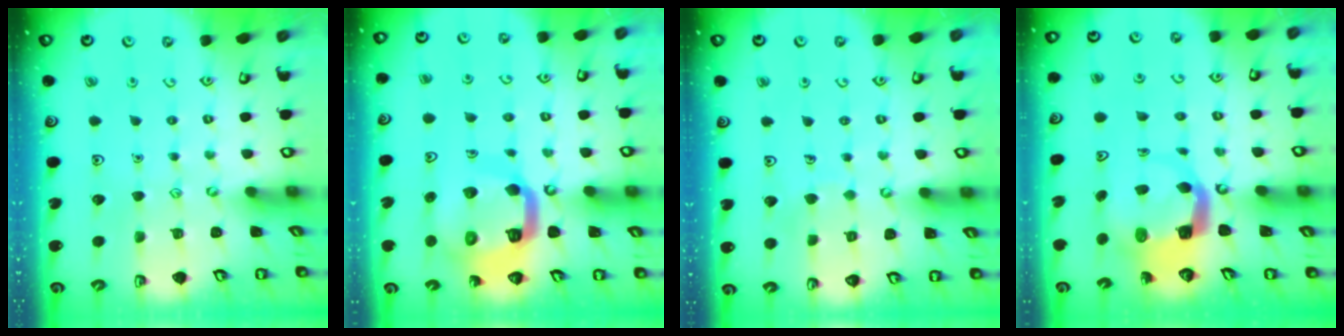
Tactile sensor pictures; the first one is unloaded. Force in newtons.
{"total": 15.5, "press": 15.4, "slide": 1.7}
{"total": 3.6, "press": 3.6, "slide": 0.2}
{"total": 6.2, "press": 6.2, "slide": 0.6}